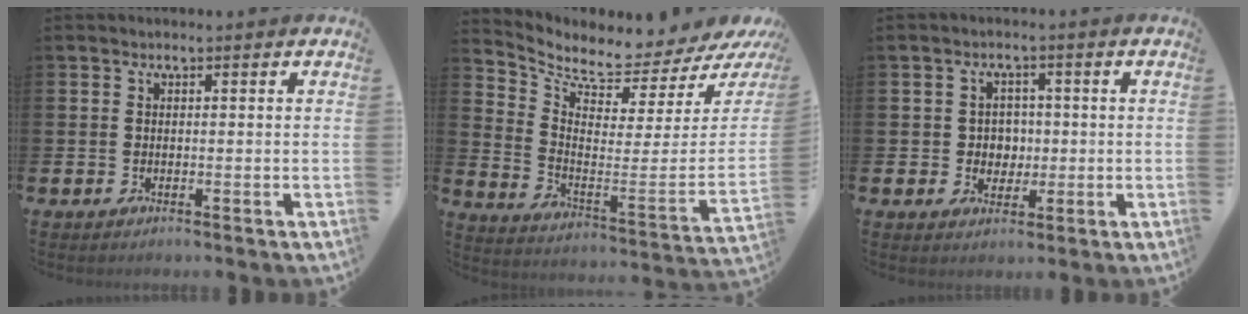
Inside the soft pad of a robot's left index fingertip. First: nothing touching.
{"total": 5.4, "force": [5.1, 1.7, 1.0], "torque": [-0.041, -0.071, 0.080]}
{"total": 3.1, "force": [0.3, 2.9, 0.8], "torque": [-0.009, 0.002, -0.002]}